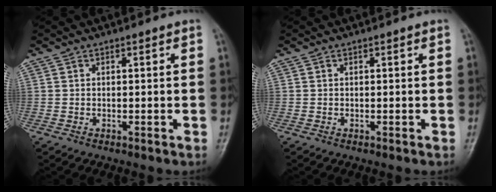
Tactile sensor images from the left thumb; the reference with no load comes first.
{"total": 0.0}